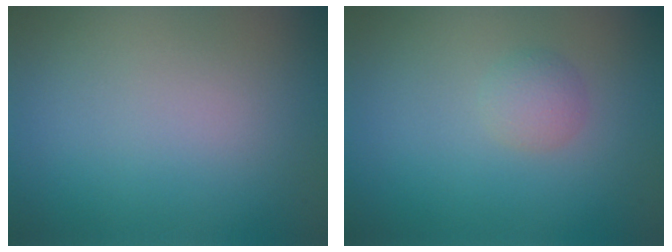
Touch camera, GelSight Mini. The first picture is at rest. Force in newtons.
{"total": 1.5, "press": 1.4, "slide": 0.1}